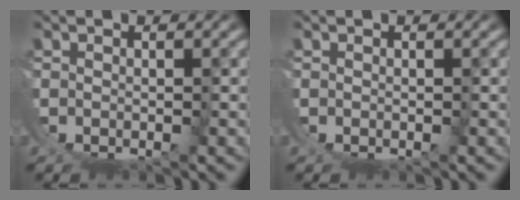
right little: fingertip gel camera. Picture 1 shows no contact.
{"total": 0.0}